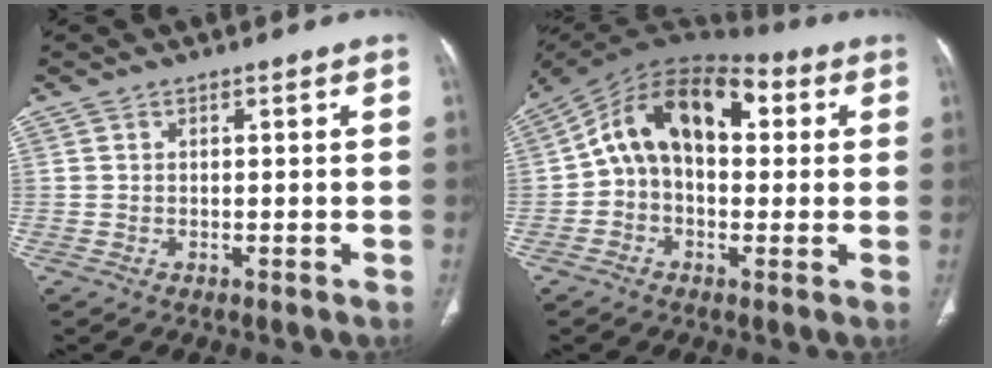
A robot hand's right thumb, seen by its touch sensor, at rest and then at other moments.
{"total": 15.4, "force": [2.6, 10.0, 11.4], "torque": [-0.161, 0.048, 0.032]}